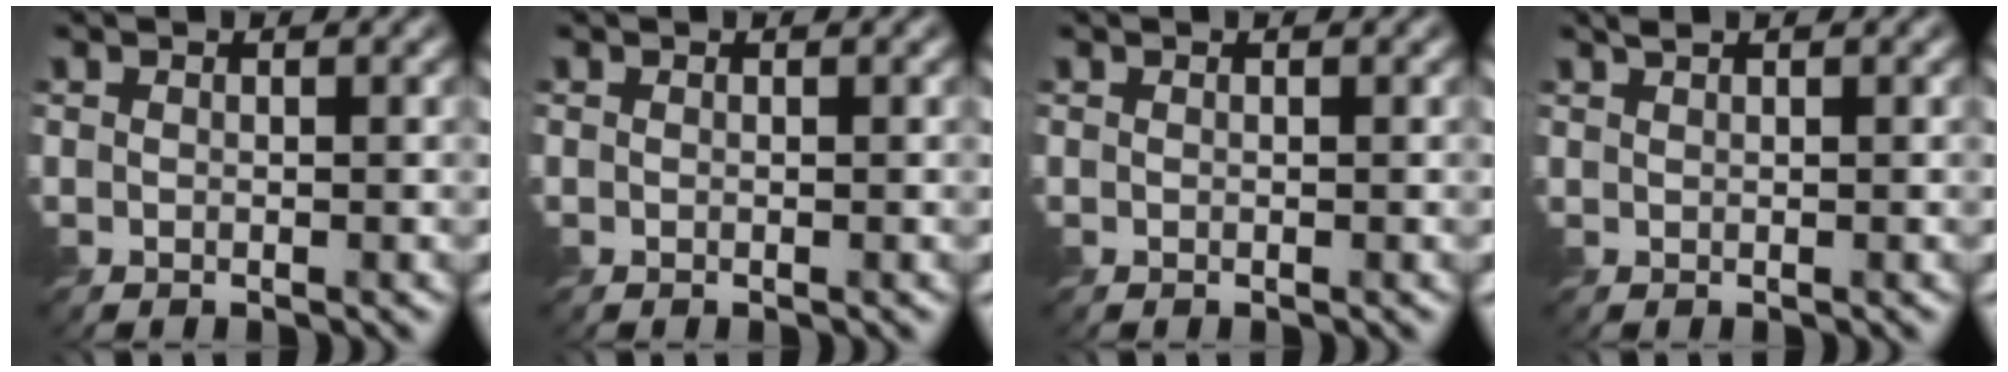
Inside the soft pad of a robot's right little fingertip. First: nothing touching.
{"total": 0.0}
{"total": 0.0}
{"total": 0.9, "force": [0.6, 0.2, 0.5], "torque": [-0.008, 0.001, 0.010]}